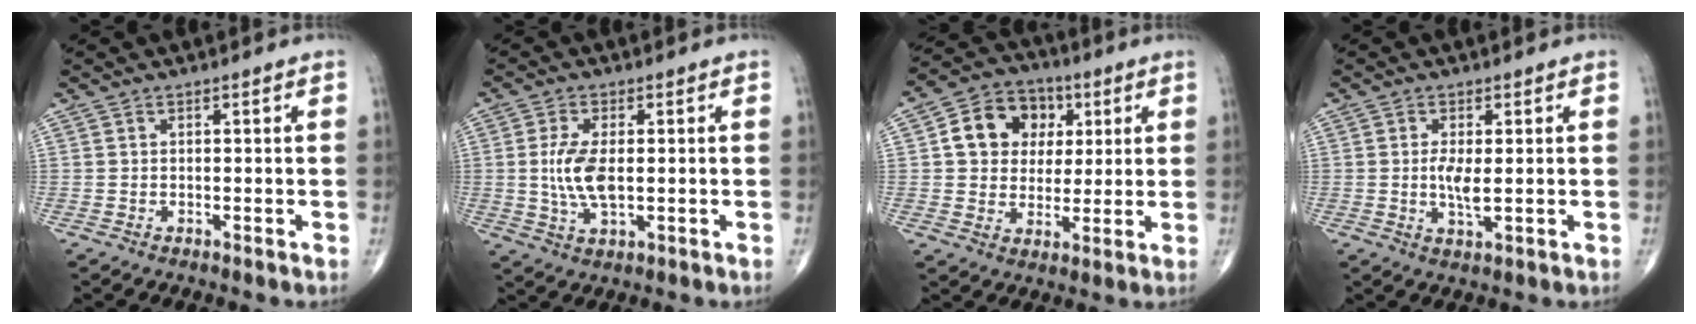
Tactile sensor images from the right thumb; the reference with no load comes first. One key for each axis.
{"total": 7.6, "fx": 0.1, "fy": 3.5, "fz": 6.8, "tx": -0.144, "ty": -0.007, "tz": 0.004}
{"total": 12.4, "fx": 3.2, "fy": 10.3, "fz": 6.2, "tx": -0.064, "ty": 0.003, "tz": 0.047}
{"total": 4.1, "fx": 0.1, "fy": 1.4, "fz": 3.8, "tx": -0.081, "ty": -0.011, "tz": 0.001}